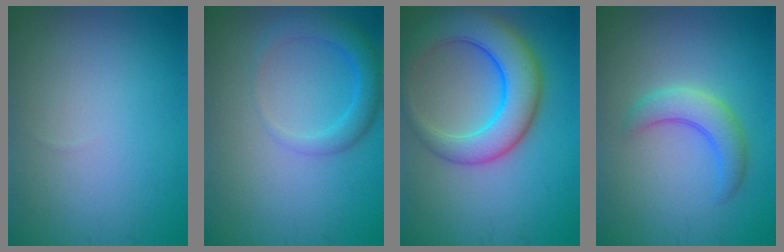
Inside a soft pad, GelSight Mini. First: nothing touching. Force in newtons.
{"total": 3.3, "press": 3.3, "slide": 0.2}
{"total": 8.1, "press": 8.0, "slide": 0.5}
{"total": 3.3, "press": 3.3, "slide": 0.2}